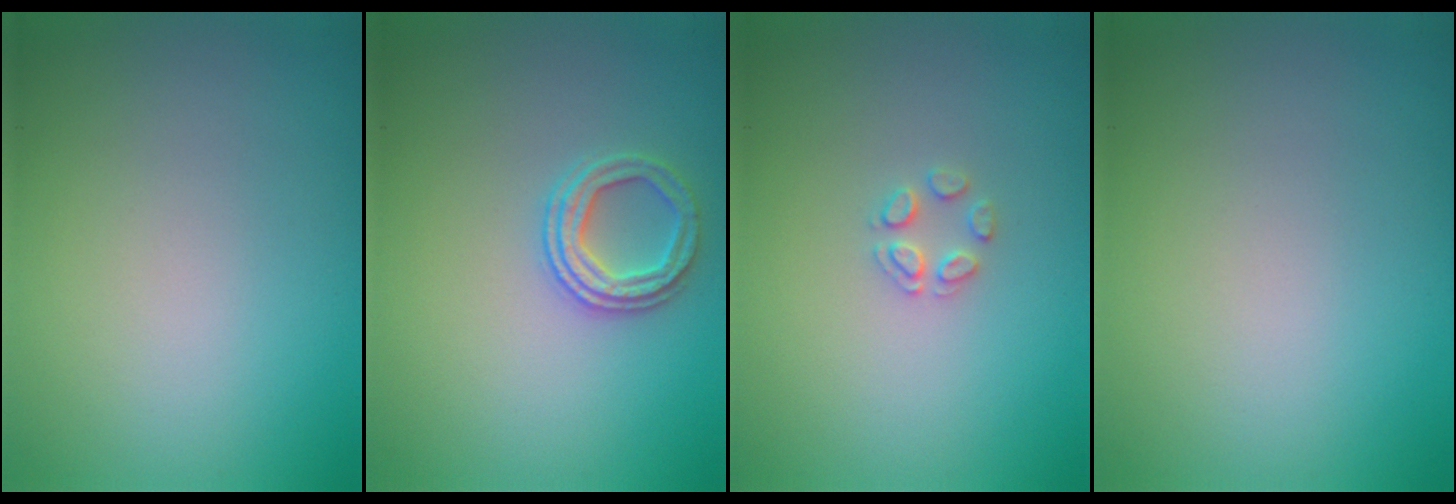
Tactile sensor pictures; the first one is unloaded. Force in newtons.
{"total": 2.5, "press": 2.4, "slide": 0.6}
{"total": 1.5, "press": 1.5, "slide": 0.1}
{"total": 0.0}